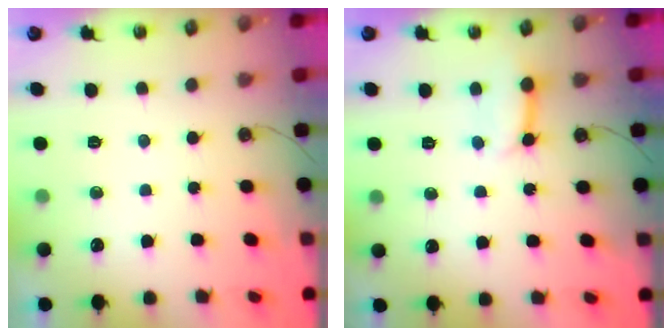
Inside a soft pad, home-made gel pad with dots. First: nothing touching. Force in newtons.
{"total": 6.8, "press": 6.7, "slide": 0.9}